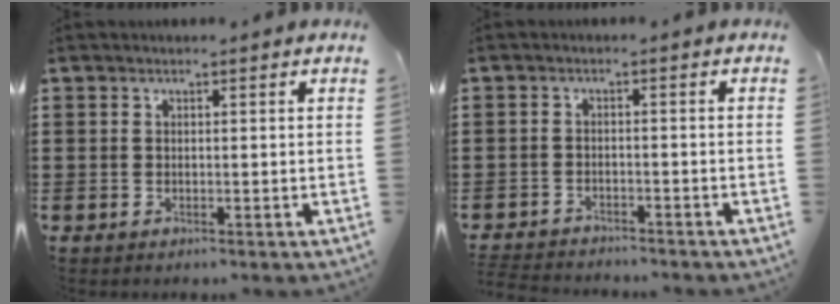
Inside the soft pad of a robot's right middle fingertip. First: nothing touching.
{"total": 2.5, "force": [-2.5, 0.2, -0.1], "torque": [-0.004, -0.002, -0.055]}